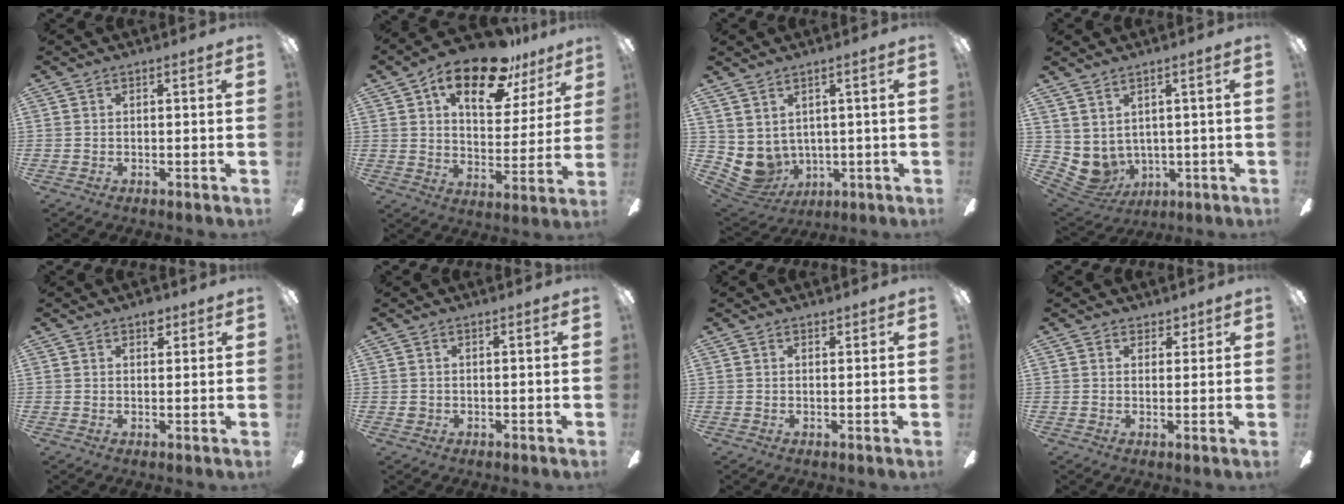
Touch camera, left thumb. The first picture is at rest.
{"total": 19.1, "force": [12.0, 8.7, 12.0], "torque": [-0.181, -0.059, 0.201]}
{"total": 5.2, "force": [2.0, 4.6, 1.5], "torque": [-0.067, -0.024, 0.045]}
{"total": 4.6, "force": [1.8, 3.9, 1.7], "torque": [-0.074, -0.026, 0.036]}
{"total": 3.3, "force": [2.1, 1.8, 1.7], "torque": [-0.006, -0.009, 0.032]}
{"total": 0.7, "force": [0.3, 0.6, 0.1], "torque": [-0.004, 0.004, 0.005]}
{"total": 1.0, "force": [0.9, 0.3, 0.0], "torque": [0.005, -0.003, 0.017]}
{"total": 2.6, "force": [1.9, 1.8, 0.4], "torque": [0.001, -0.003, 0.033]}